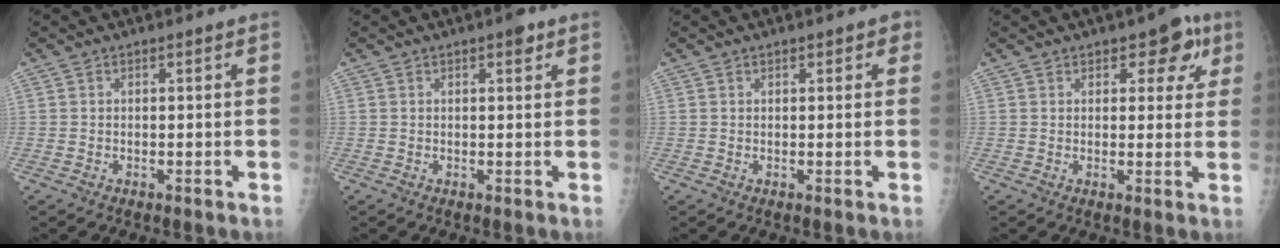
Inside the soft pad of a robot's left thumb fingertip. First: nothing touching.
{"total": 1.9, "force": [1.1, 0.7, 1.4], "torque": [-0.014, -0.002, 0.013]}
{"total": 1.8, "force": [1.0, 1.1, 1.1], "torque": [0.004, 0.000, 0.009]}
{"total": 6.5, "force": [3.2, 3.7, 4.2], "torque": [-0.012, -0.008, 0.033]}